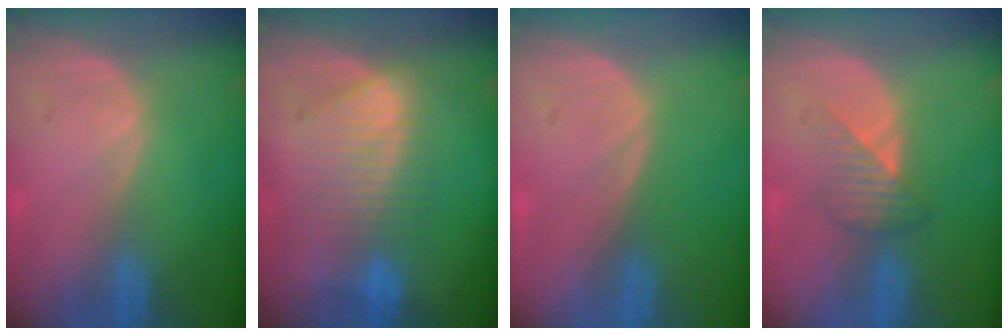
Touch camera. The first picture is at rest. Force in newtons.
{"total": 7.4, "press": 7.3, "slide": 1.3}
{"total": 0.0}
{"total": 3.5, "press": 3.2, "slide": 1.4}